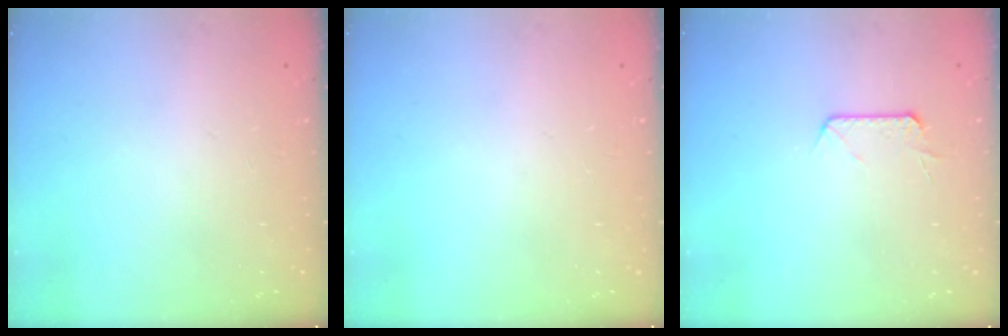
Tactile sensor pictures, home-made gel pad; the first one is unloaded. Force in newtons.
{"total": 0.0}
{"total": 6.6, "press": 6.6, "slide": 0.8}